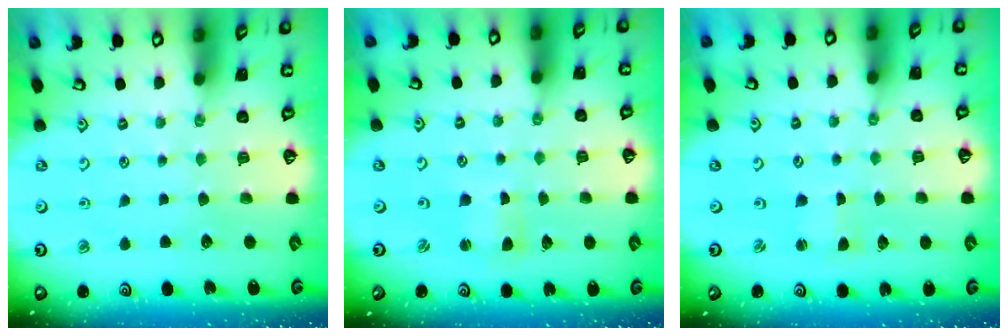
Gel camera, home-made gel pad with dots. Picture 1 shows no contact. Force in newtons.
{"total": 1.7, "press": 1.6, "slide": 0.4}
{"total": 0.7, "press": 0.7, "slide": 0.0}